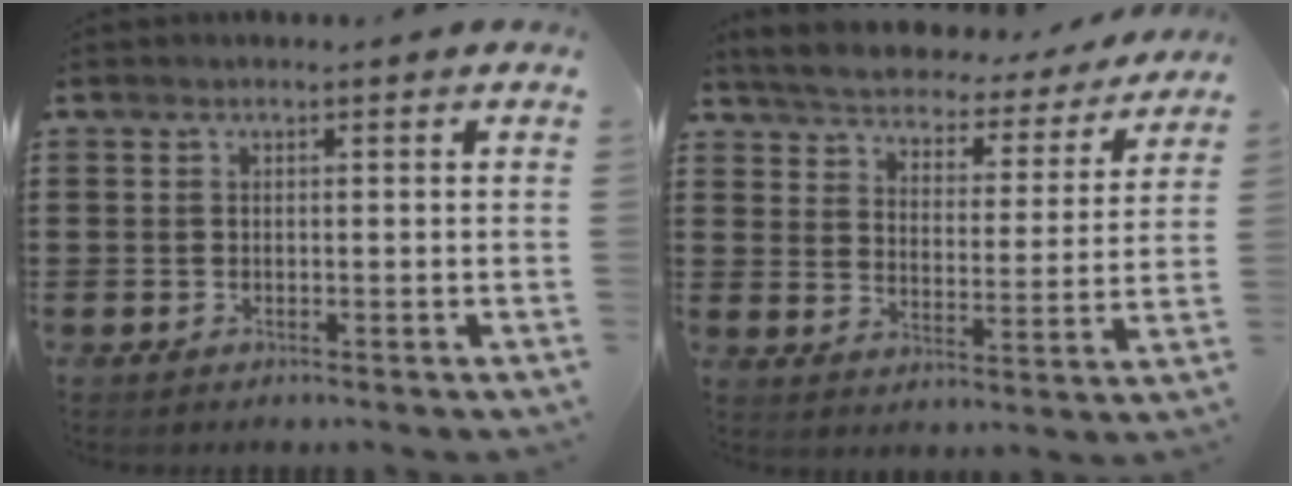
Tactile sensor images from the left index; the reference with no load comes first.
{"total": 4.0, "force": [4.0, 0.3, 0.3], "torque": [-0.033, -0.034, 0.061]}